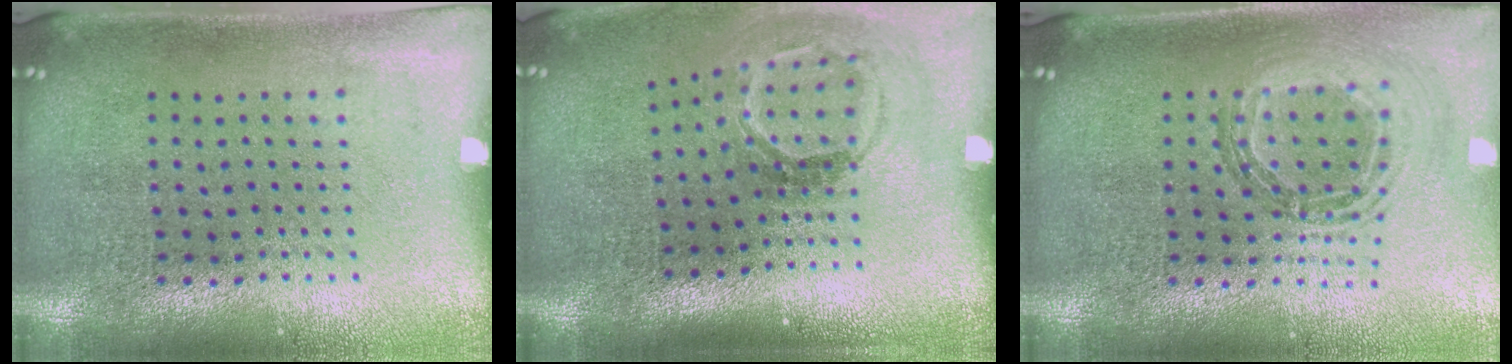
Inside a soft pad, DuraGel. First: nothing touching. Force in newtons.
{"total": 1.8, "press": 1.2, "slide": 1.4}
{"total": 0.9, "press": 0.9, "slide": 0.1}